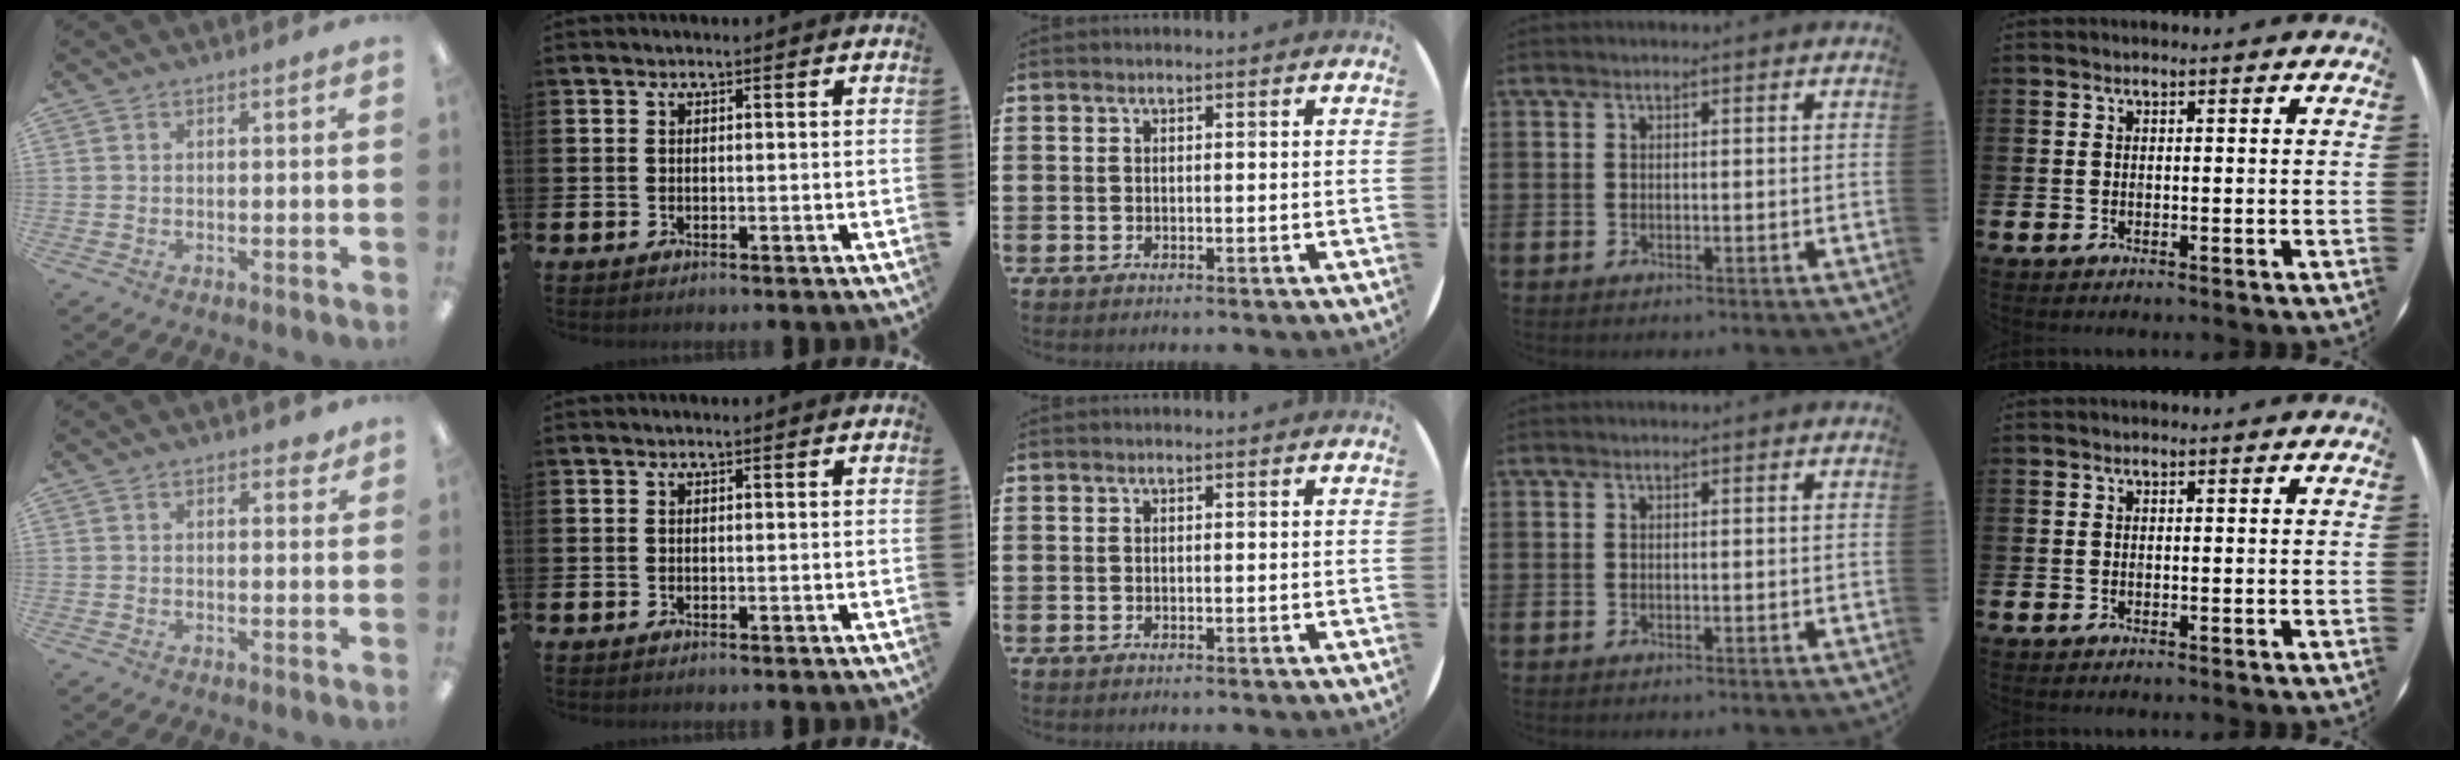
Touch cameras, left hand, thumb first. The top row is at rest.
{"thumb": {"total": 2.1, "force": [1.4, 1.1, 1.1], "torque": [-0.006, -0.004, 0.022]}}